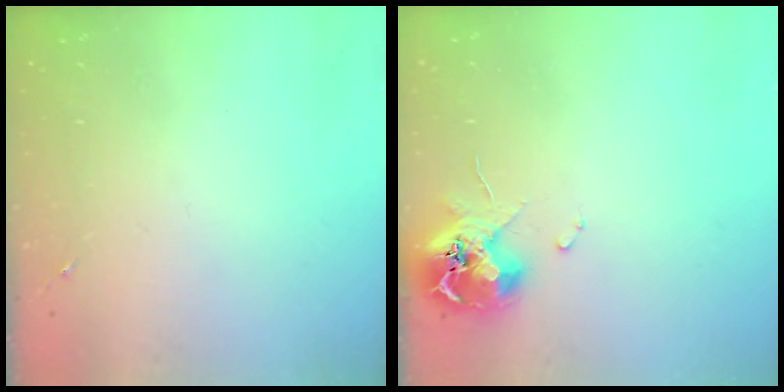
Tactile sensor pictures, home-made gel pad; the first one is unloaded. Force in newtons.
{"total": 12.3, "press": 12.2, "slide": 1.6}